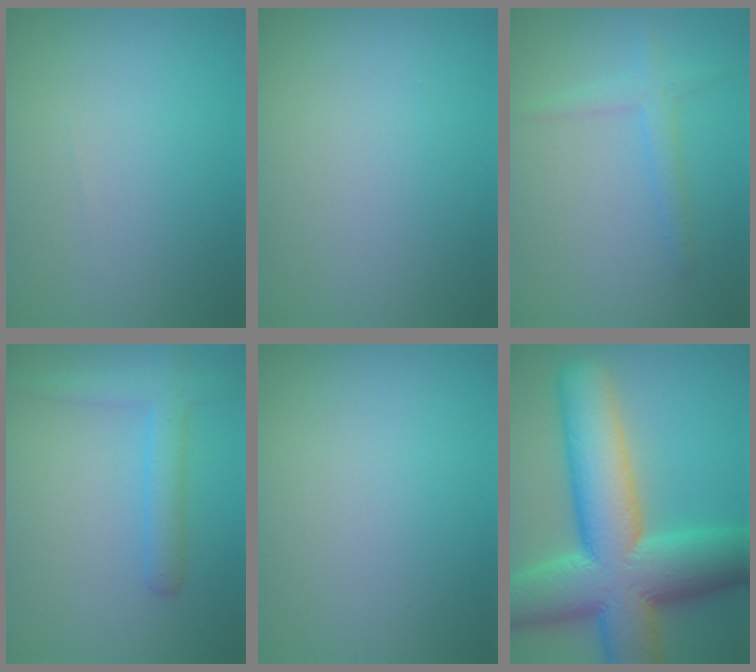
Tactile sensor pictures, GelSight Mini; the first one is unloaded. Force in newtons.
{"total": 0.0}
{"total": 2.0, "press": 2.0, "slide": 0.1}
{"total": 3.0, "press": 3.0, "slide": 0.2}
{"total": 0.0}
{"total": 15.9, "press": 15.9, "slide": 0.7}